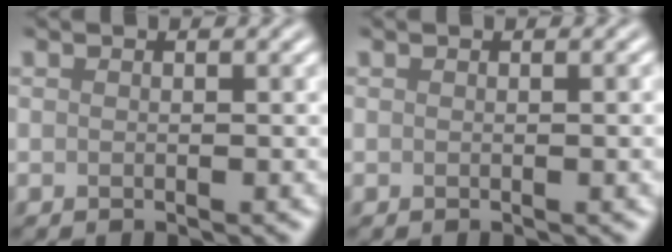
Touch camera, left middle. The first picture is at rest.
{"total": 1.2, "force": [0.1, 0.4, 1.1], "torque": [-0.009, -0.001, -0.001]}